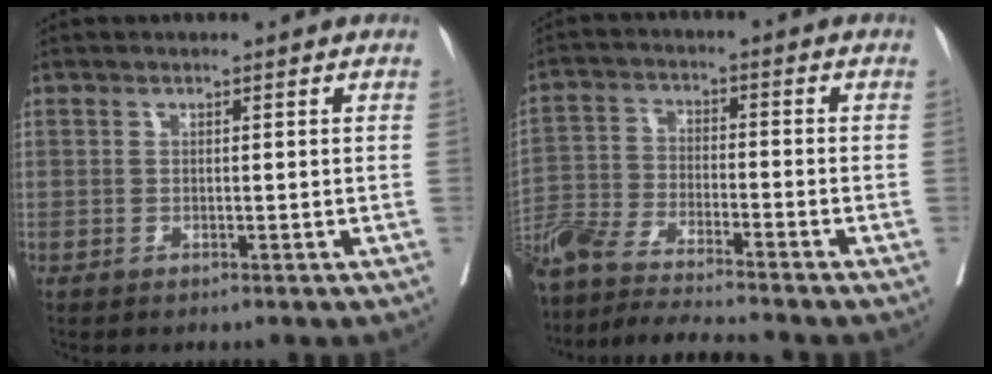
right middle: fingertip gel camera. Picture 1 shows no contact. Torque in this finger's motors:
{"motor_torque": [1.11, -1.02, 0.40, 0.18]}